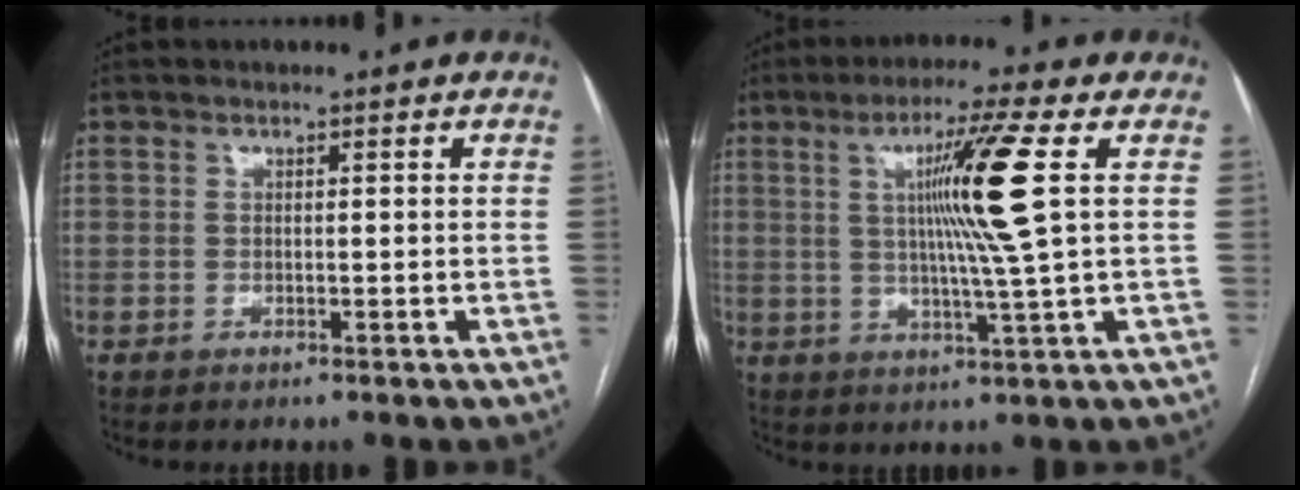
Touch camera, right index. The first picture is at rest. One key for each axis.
{"total": 11.2, "fx": 2.5, "fy": -2.1, "fz": 10.7, "tx": -0.185, "ty": -0.003, "tz": 0.048}